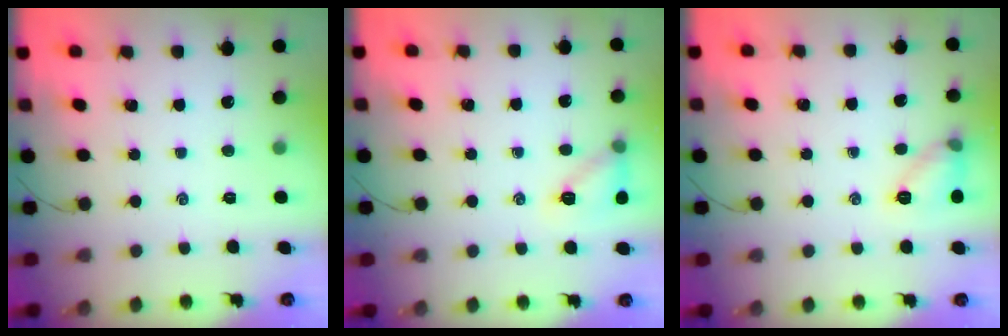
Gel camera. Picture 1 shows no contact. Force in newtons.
{"total": 10.3, "press": 10.2, "slide": 0.9}
{"total": 8.7, "press": 8.5, "slide": 1.6}